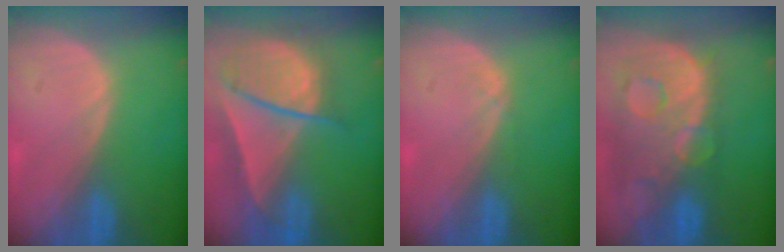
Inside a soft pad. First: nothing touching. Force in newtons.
{"total": 9.6, "press": 8.2, "slide": 4.9}
{"total": 0.7, "press": 0.6, "slide": 0.2}
{"total": 13.6, "press": 11.1, "slide": 7.9}